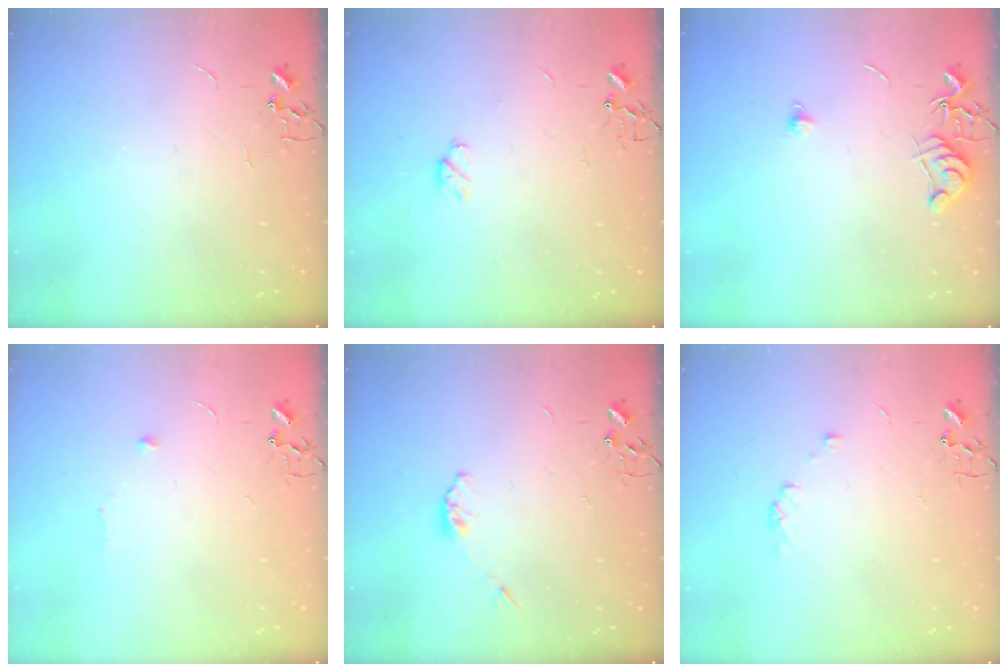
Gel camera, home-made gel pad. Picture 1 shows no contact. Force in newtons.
{"total": 4.6, "press": 4.6, "slide": 0.7}
{"total": 7.3, "press": 7.3, "slide": 0.7}
{"total": 5.1, "press": 5.1, "slide": 0.7}
{"total": 3.3, "press": 3.3, "slide": 0.6}
{"total": 4.9, "press": 4.8, "slide": 0.6}